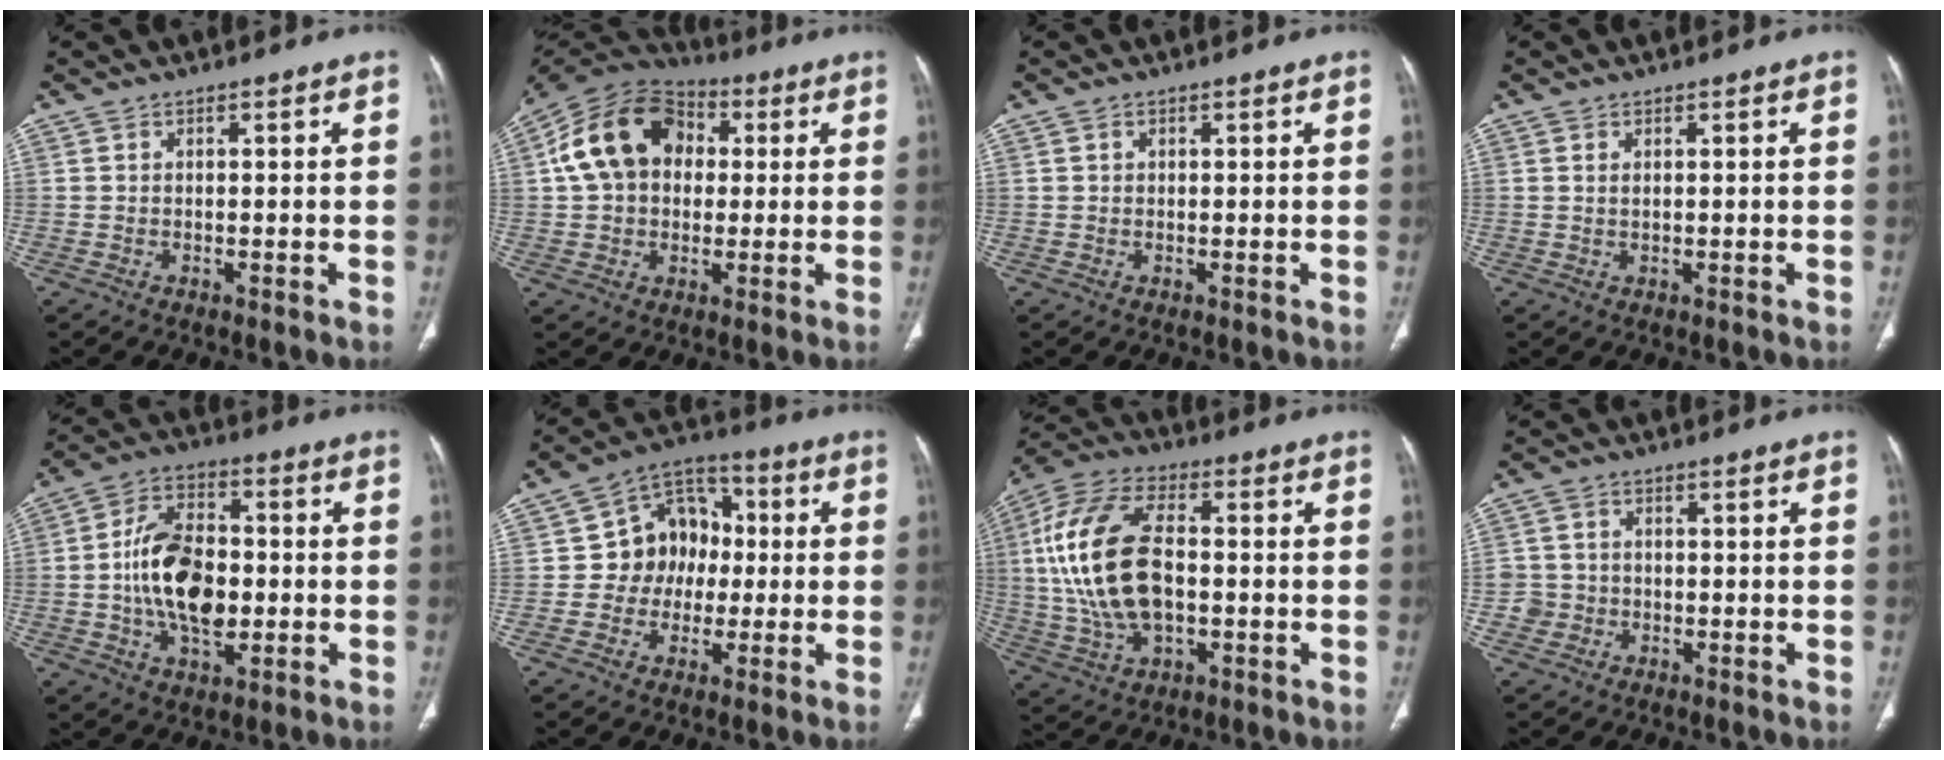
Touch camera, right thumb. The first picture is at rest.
{"total": 16.6, "force": [2.7, 12.6, 10.4], "torque": [-0.171, 0.028, 0.038]}
{"total": 0.6, "force": [0.2, 0.4, 0.2], "torque": [-0.002, 0.000, 0.005]}
{"total": 0.8, "force": [0.3, 0.3, 0.6], "torque": [-0.014, 0.000, 0.008]}
{"total": 15.6, "force": [-1.4, 9.5, 12.4], "torque": [-0.203, 0.020, -0.023]}
{"total": 11.8, "force": [0.0, 10.0, 6.2], "torque": [-0.042, 0.028, -0.009]}
{"total": 20.0, "force": [0.4, 11.3, 16.5], "torque": [-0.340, 0.015, 0.010]}
{"total": 3.6, "force": [-1.0, 3.4, 0.3], "torque": [0.015, 0.014, -0.023]}